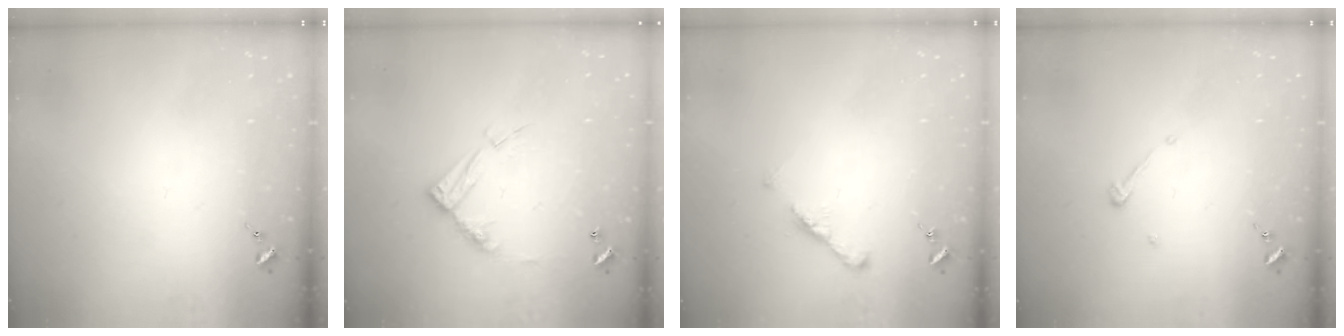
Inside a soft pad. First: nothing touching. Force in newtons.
{"total": 12.2, "press": 12.1, "slide": 0.9}
{"total": 6.8, "press": 6.7, "slide": 0.6}
{"total": 3.8, "press": 3.8, "slide": 0.3}